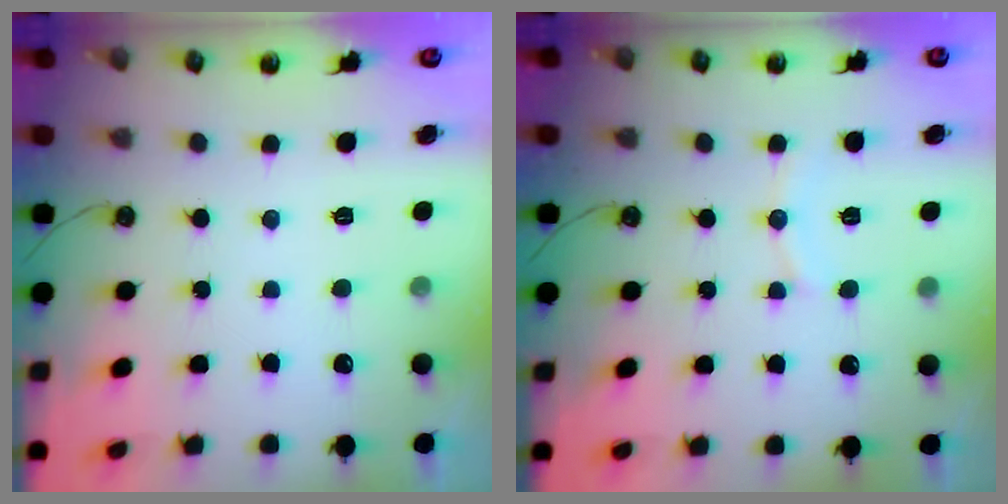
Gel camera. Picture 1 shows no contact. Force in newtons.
{"total": 5.5, "press": 5.5, "slide": 0.1}